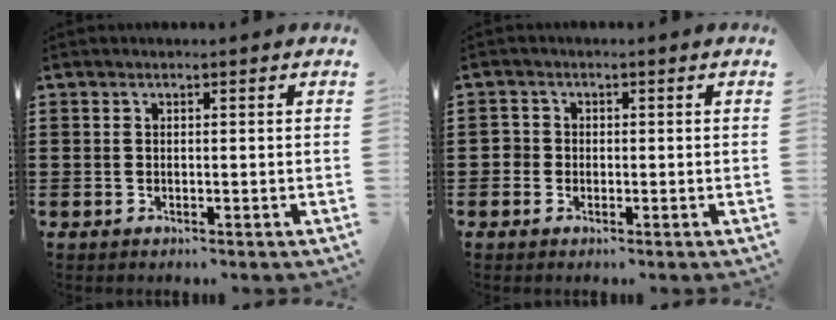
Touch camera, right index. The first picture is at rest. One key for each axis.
{"total": 1.5, "fx": -0.5, "fy": 1.4, "fz": 0.2, "tx": -0.009, "ty": 0.006, "tz": -0.011}